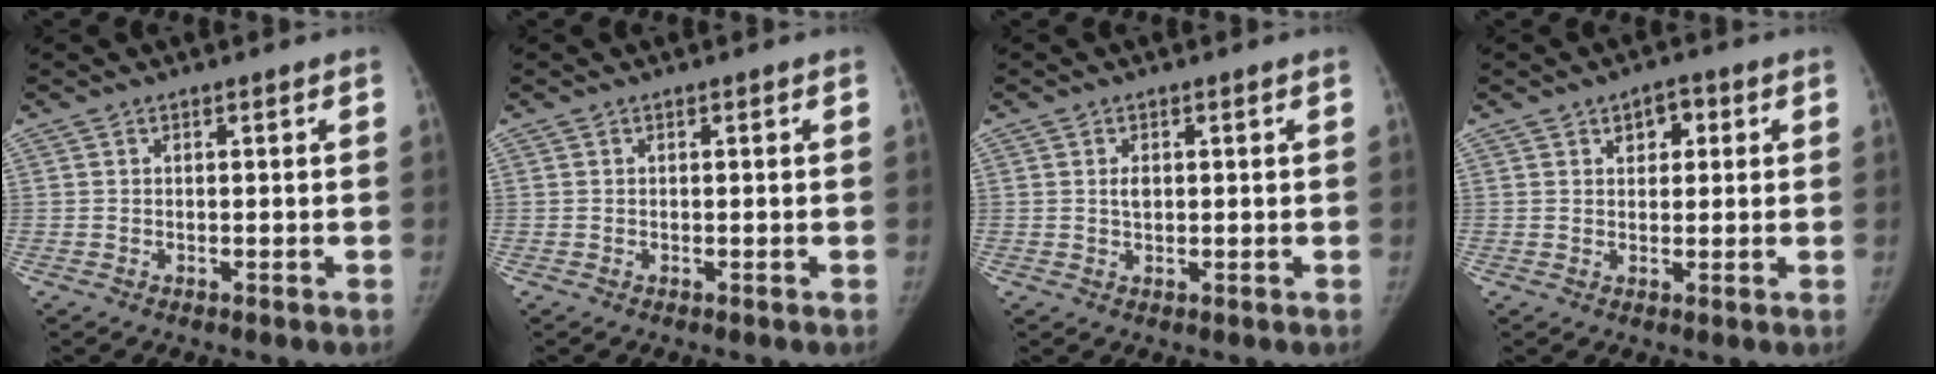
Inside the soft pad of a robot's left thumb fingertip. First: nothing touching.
{"total": 0.0}
{"total": 1.8, "force": [0.4, 1.1, 1.3], "torque": [-0.018, 0.001, 0.007]}
{"total": 3.8, "force": [1.6, 2.5, 2.3], "torque": [-0.009, -0.001, 0.019]}